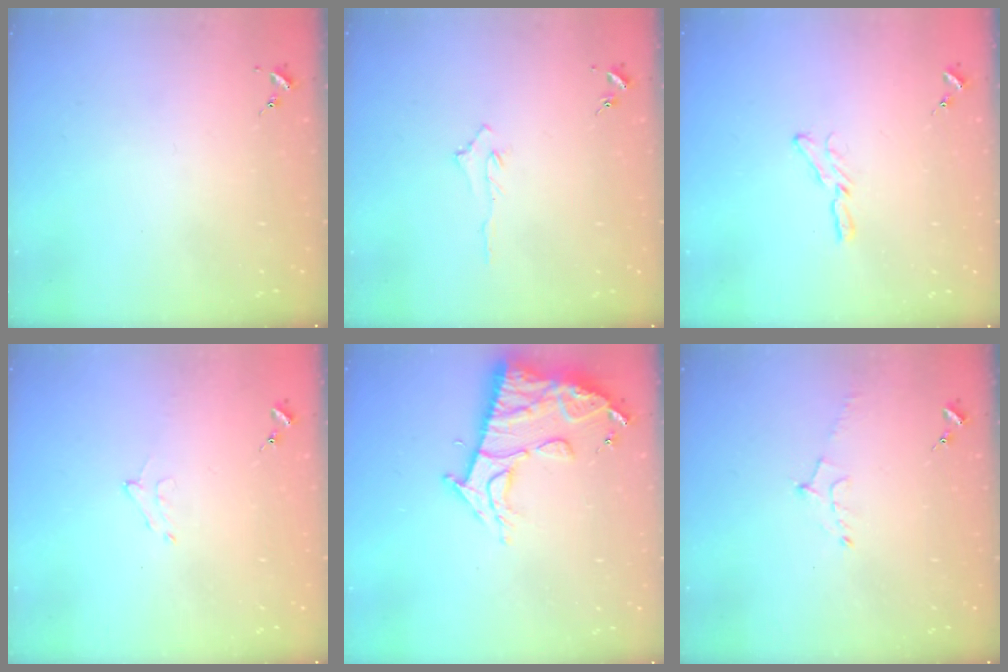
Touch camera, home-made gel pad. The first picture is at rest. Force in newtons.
{"total": 2.9, "press": 2.9, "slide": 0.4}
{"total": 5.6, "press": 5.6, "slide": 0.5}
{"total": 5.4, "press": 5.3, "slide": 0.8}
{"total": 14.4, "press": 14.3, "slide": 1.2}
{"total": 5.6, "press": 5.5, "slide": 1.0}